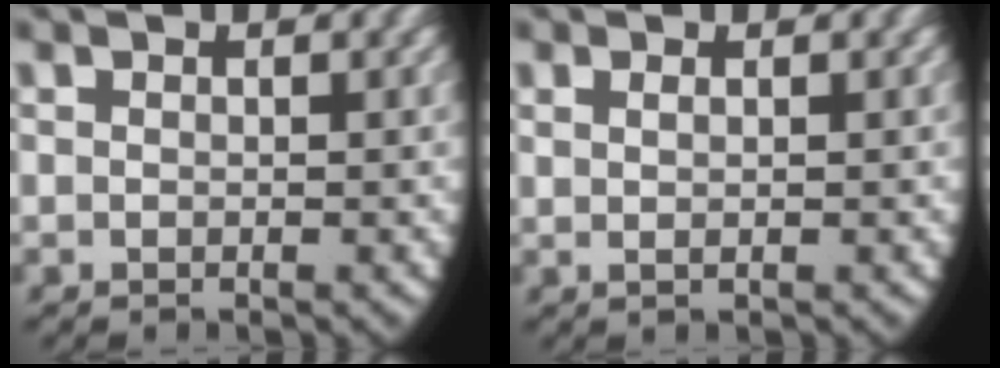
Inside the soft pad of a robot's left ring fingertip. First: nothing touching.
{"total": 1.0, "force": [0.4, -0.1, 0.9], "torque": [-0.018, -0.002, 0.011]}